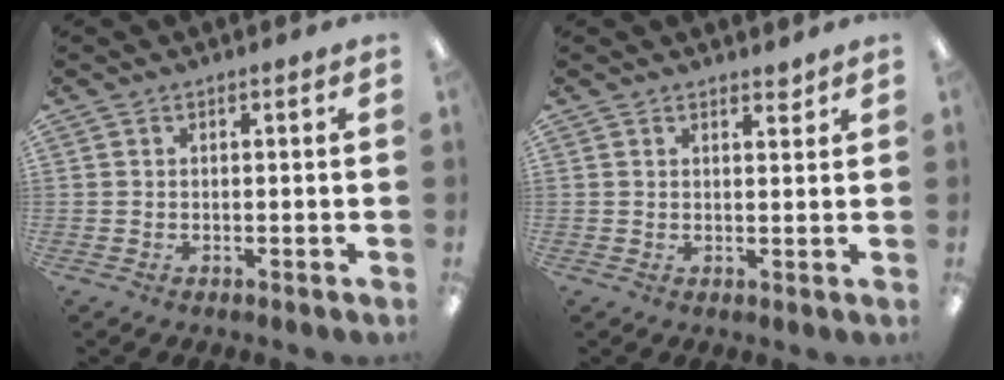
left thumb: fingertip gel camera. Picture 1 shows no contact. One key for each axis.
{"total": 2.2, "fx": 2.0, "fy": 0.8, "fz": 0.7, "tx": 0.002, "ty": -0.012, "tz": 0.033}